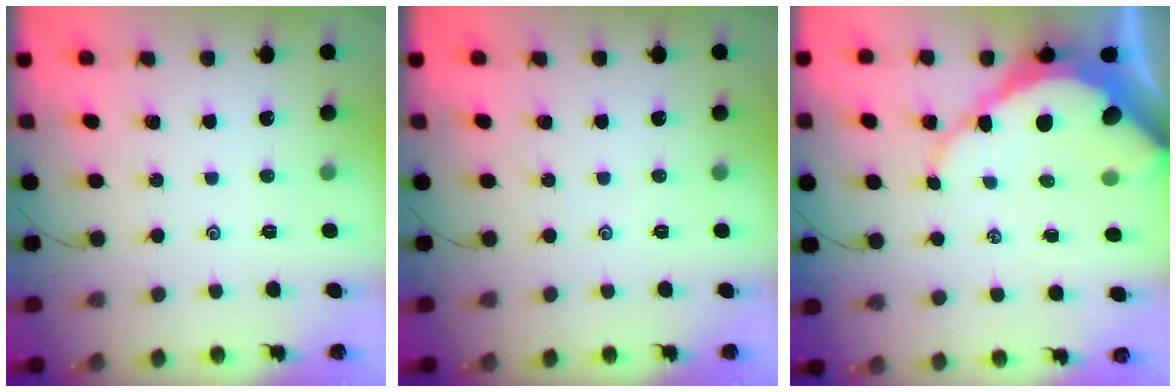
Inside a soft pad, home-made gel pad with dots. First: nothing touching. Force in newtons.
{"total": 0.0}
{"total": 12.5, "press": 12.5, "slide": 0.9}